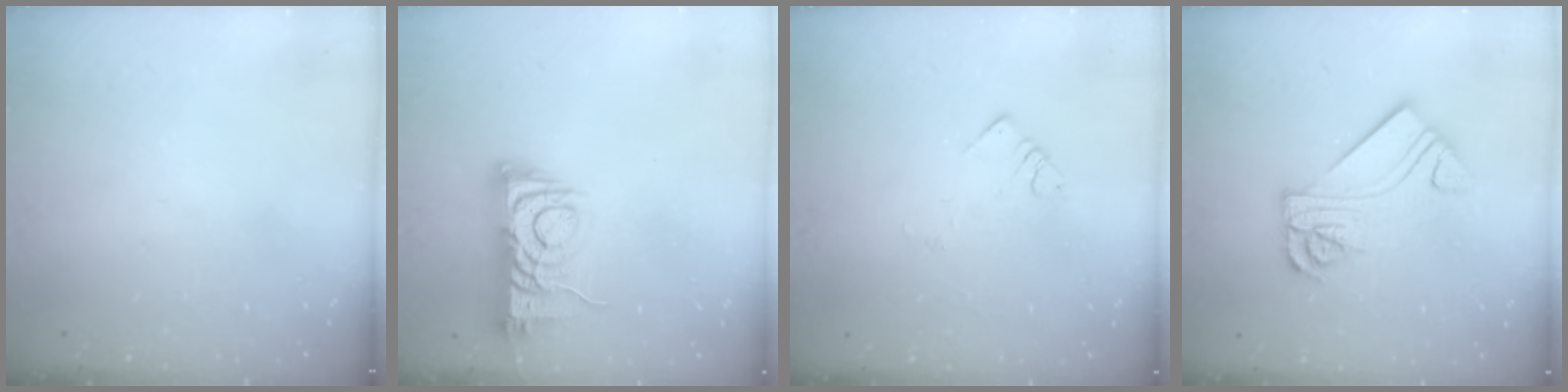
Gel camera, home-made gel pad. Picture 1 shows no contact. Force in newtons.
{"total": 8.6, "press": 8.5, "slide": 1.2}
{"total": 2.8, "press": 2.8, "slide": 0.3}
{"total": 11.1, "press": 11.1, "slide": 0.6}